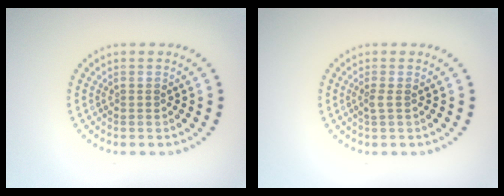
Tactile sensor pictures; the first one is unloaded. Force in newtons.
{"total": 0.9, "press": 0.7, "slide": 0.5}